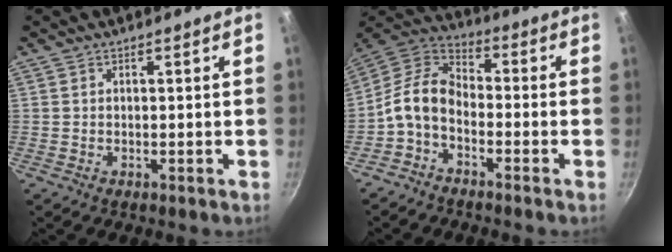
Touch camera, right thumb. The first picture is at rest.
{"total": 9.6, "force": [-3.3, 6.0, 6.7], "torque": [-0.130, 0.057, -0.082]}